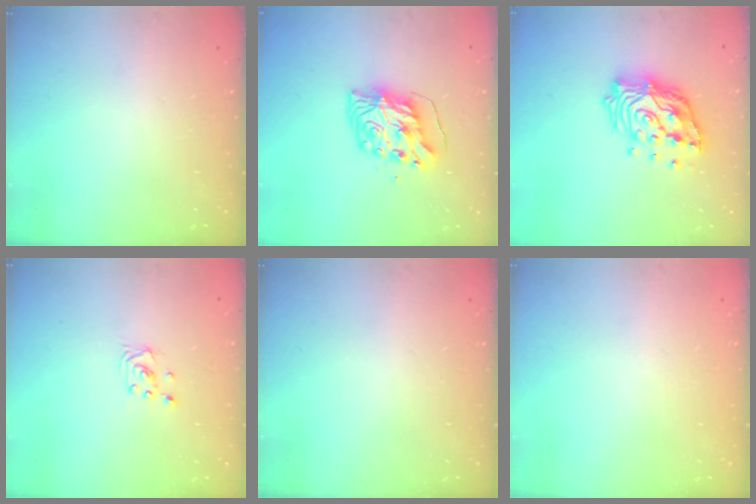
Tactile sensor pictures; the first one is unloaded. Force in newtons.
{"total": 8.3, "press": 8.3, "slide": 0.9}
{"total": 17.0, "press": 16.8, "slide": 2.2}
{"total": 2.0, "press": 2.0, "slide": 0.1}
{"total": 0.0}
{"total": 0.0}